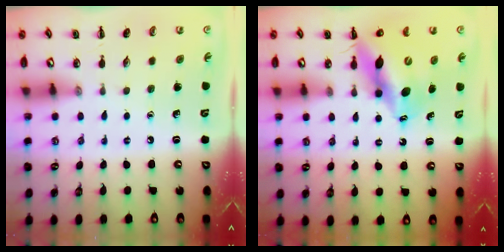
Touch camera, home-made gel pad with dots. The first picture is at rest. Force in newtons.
{"total": 13.6, "press": 13.1, "slide": 3.5}